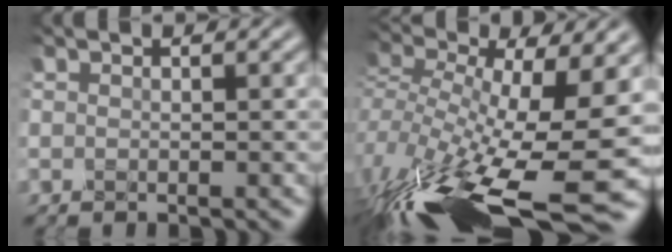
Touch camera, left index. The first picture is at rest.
{"total": 13.6, "force": [-4.8, 5.1, 11.7], "torque": [-0.264, -0.015, -0.078]}